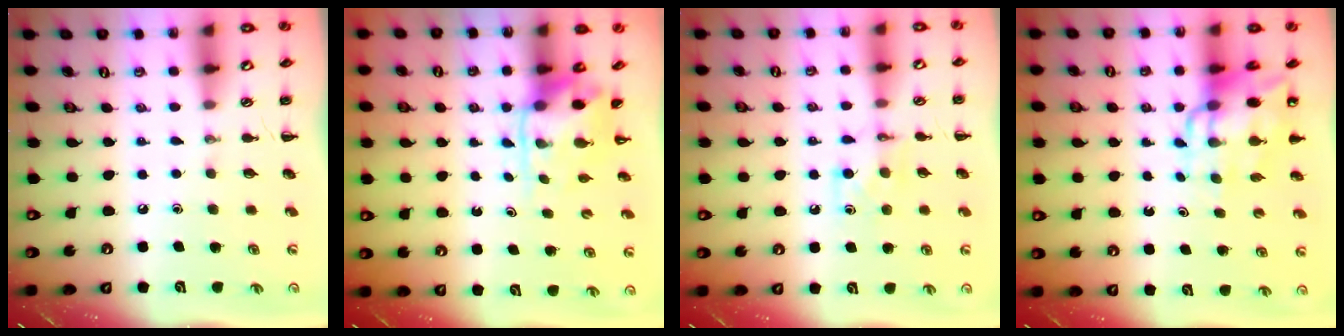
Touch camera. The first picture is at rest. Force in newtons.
{"total": 3.9, "press": 3.8, "slide": 0.8}
{"total": 5.6, "press": 5.5, "slide": 1.2}
{"total": 11.0, "press": 10.5, "slide": 3.4}